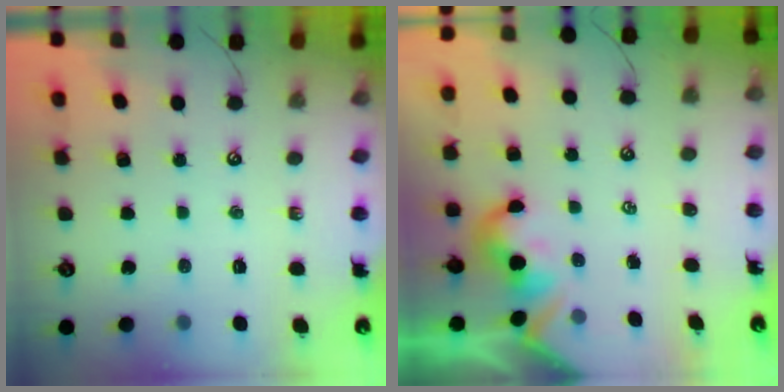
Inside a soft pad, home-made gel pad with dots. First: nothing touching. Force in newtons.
{"total": 1.9, "press": 1.9, "slide": 0.3}